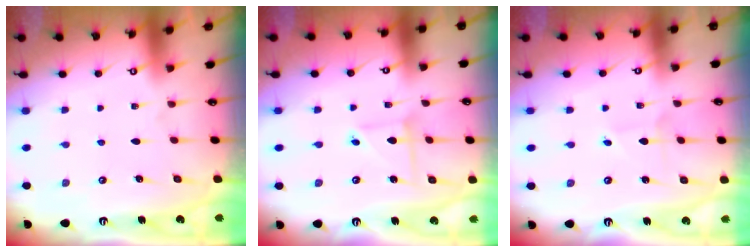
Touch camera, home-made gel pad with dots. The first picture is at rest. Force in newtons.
{"total": 3.7, "press": 3.7, "slide": 0.4}
{"total": 1.4, "press": 1.4, "slide": 0.1}